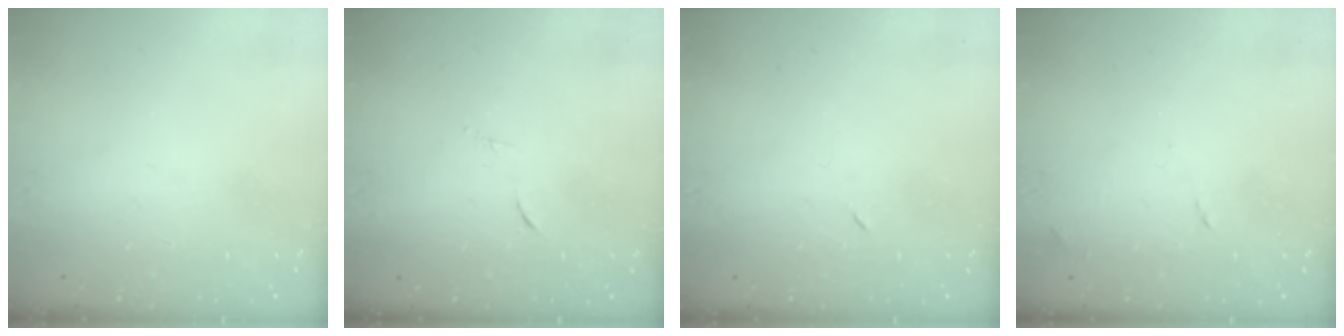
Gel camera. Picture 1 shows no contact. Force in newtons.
{"total": 5.4, "press": 5.3, "slide": 0.7}
{"total": 3.3, "press": 3.2, "slide": 0.7}
{"total": 7.4, "press": 7.4, "slide": 0.7}